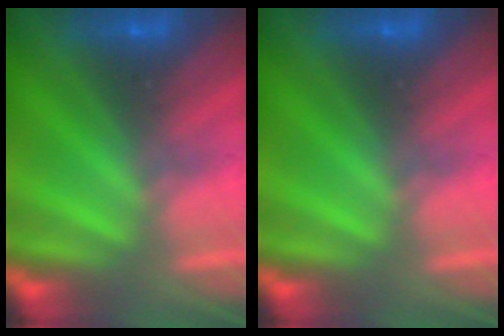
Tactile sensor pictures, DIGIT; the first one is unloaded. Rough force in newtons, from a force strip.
{"total": 0.0}